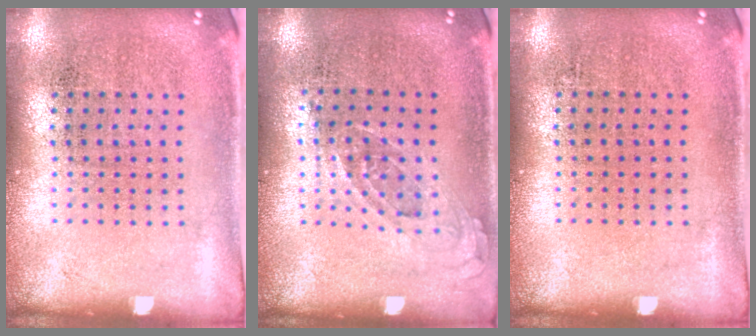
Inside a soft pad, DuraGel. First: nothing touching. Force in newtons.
{"total": 0.8, "press": 0.7, "slide": 0.3}
{"total": 0.0}